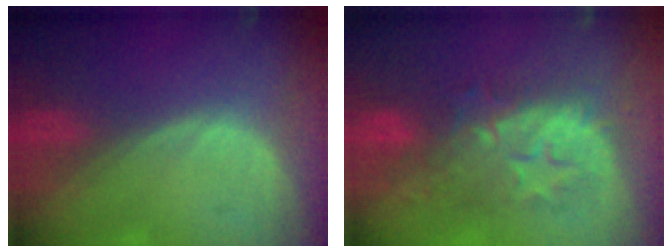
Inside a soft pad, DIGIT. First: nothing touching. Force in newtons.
{"total": 8.7, "press": 8.7, "slide": 0.4}